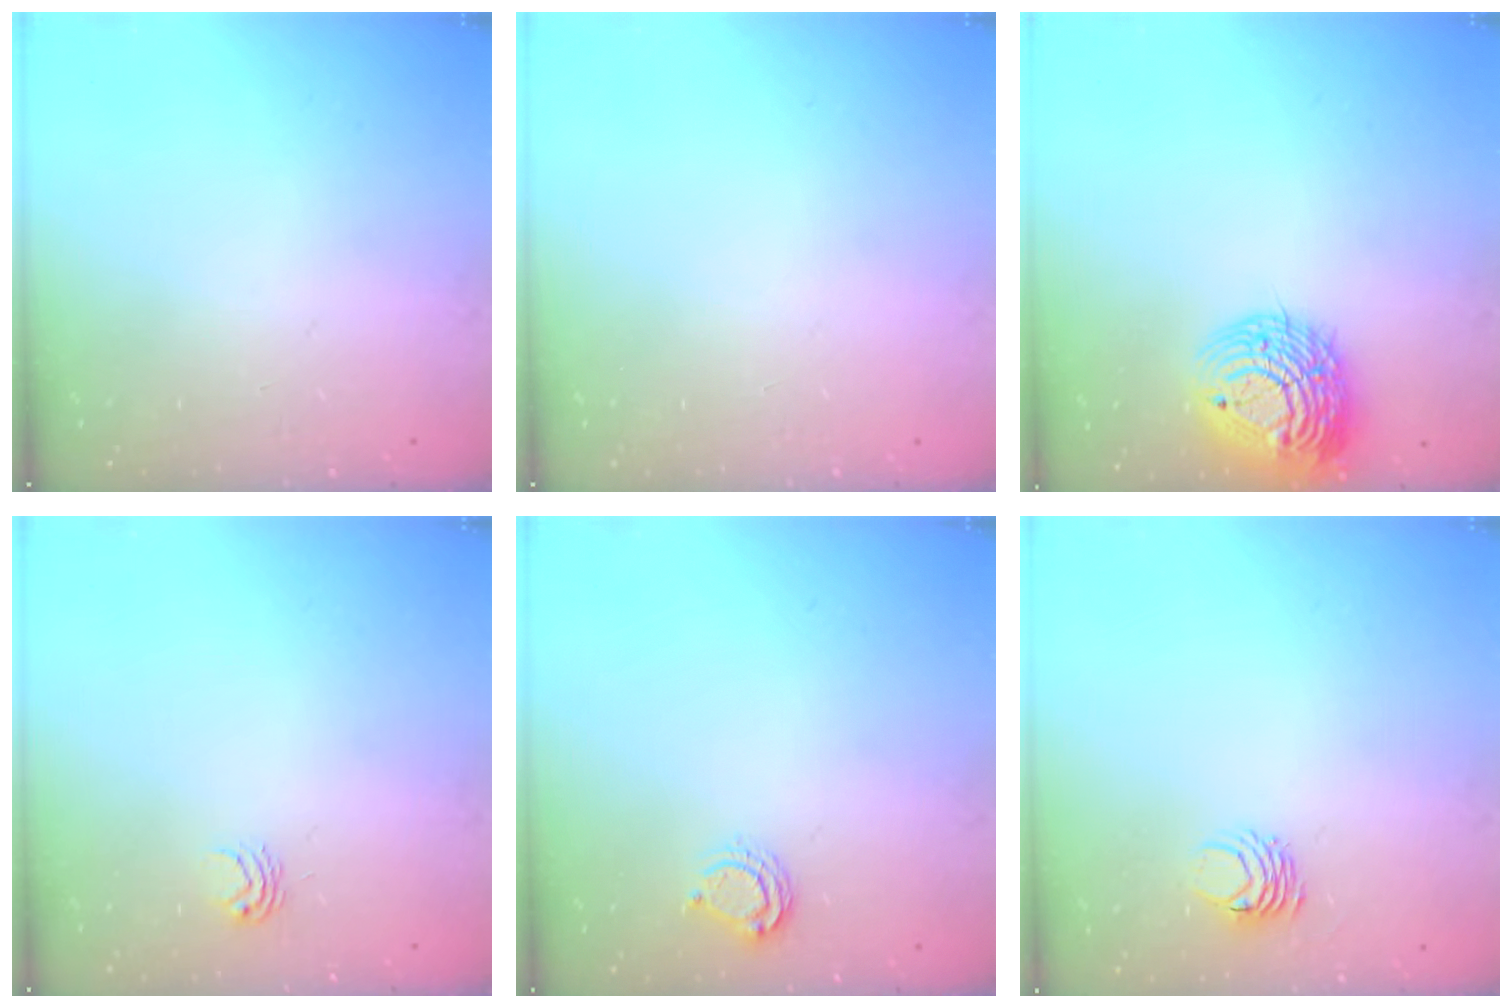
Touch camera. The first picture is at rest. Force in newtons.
{"total": 0.0}
{"total": 16.1, "press": 15.9, "slide": 2.6}
{"total": 2.9, "press": 2.9, "slide": 0.2}
{"total": 6.3, "press": 6.3, "slide": 0.5}
{"total": 4.2, "press": 4.2, "slide": 0.4}